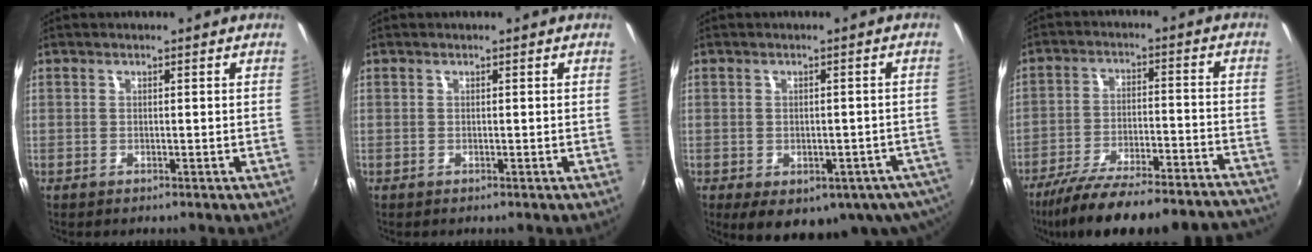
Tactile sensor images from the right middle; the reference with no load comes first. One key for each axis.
{"total": 0.0}
{"total": 14.2, "fx": -8.2, "fy": 7.8, "fz": 8.6, "tx": -0.143, "ty": -0.024, "tz": -0.085}
{"total": 27.2, "fx": -24.3, "fy": 4.0, "fz": 11.5, "tx": -0.190, "ty": -0.035, "tz": -0.333}